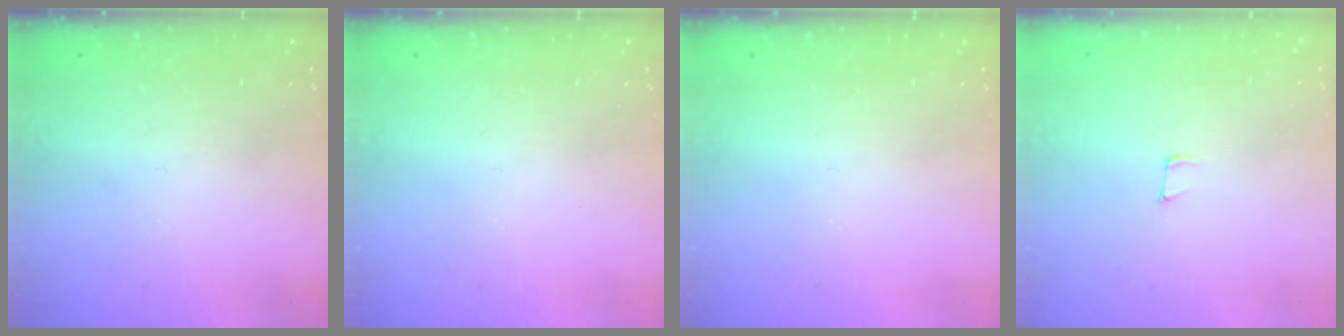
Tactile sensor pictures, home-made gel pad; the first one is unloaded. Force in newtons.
{"total": 0.0}
{"total": 0.0}
{"total": 4.1, "press": 4.0, "slide": 1.1}